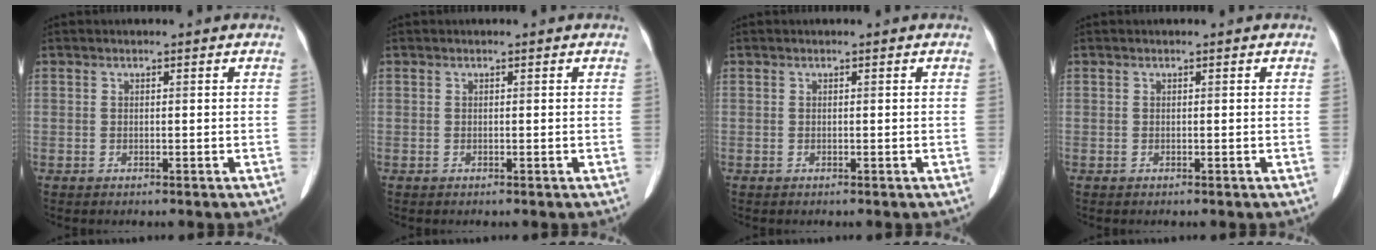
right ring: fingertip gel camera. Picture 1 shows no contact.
{"total": 0.0}
{"total": 0.0}
{"total": 0.0}